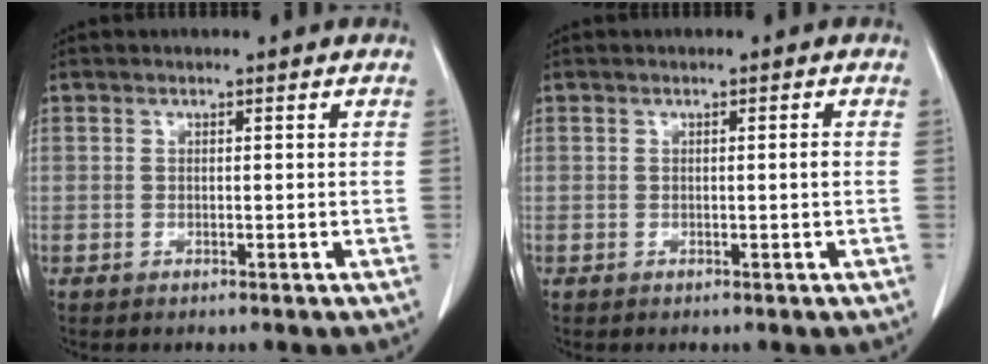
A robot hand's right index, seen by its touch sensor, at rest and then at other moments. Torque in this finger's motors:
{"motor_torque": [0.25, -0.19, 0.09, 0.03]}